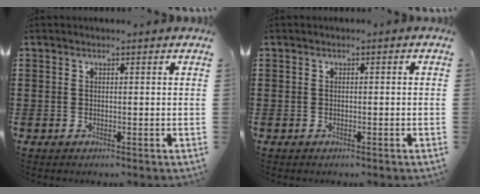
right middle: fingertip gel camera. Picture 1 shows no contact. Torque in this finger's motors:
{"motor_torque": [0.06, 0.07, 0.00, 0.00]}